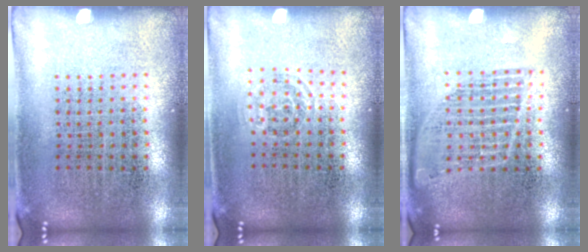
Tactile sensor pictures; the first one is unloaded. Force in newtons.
{"total": 0.8, "press": 0.5, "slide": 0.5}
{"total": 1.3, "press": 1.2, "slide": 0.5}